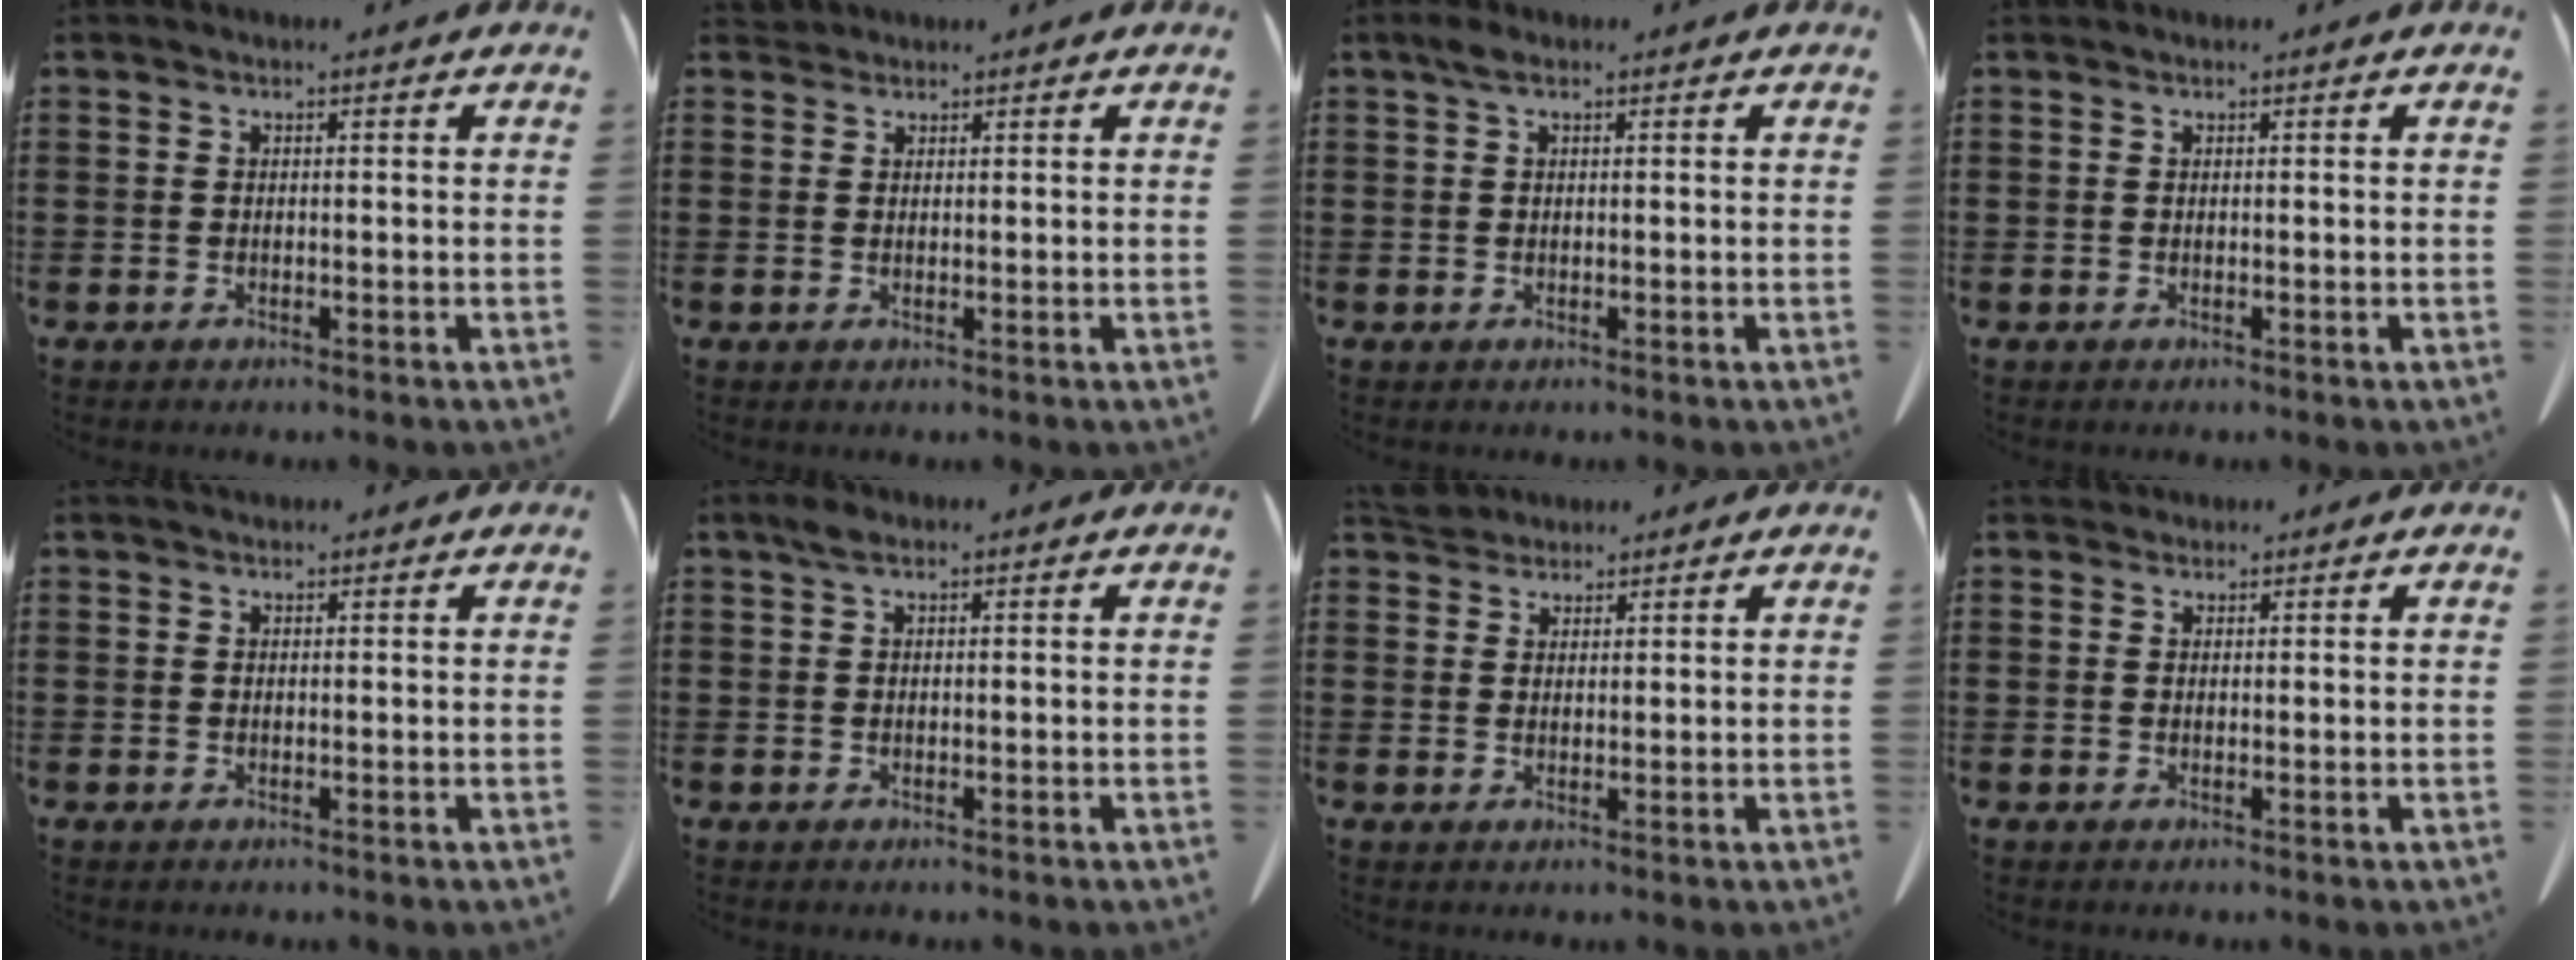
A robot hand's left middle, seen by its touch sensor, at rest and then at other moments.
{"total": 1.4, "force": [1.3, 0.4, 0.2], "torque": [-0.008, 0.000, 0.027]}
{"total": 1.5, "force": [0.7, 0.6, 1.2], "torque": [-0.027, 0.004, 0.013]}
{"total": 0.0}
{"total": 0.7, "force": [0.6, 0.2, 0.1], "torque": [-0.004, -0.001, 0.014]}
{"total": 1.5, "force": [0.8, 0.6, 1.2], "torque": [-0.027, 0.002, 0.015]}
{"total": 3.5, "force": [3.3, 0.9, 0.6], "torque": [-0.024, -0.003, 0.066]}
{"total": 1.3, "force": [1.2, 0.5, 0.0], "torque": [-0.004, 0.001, 0.026]}